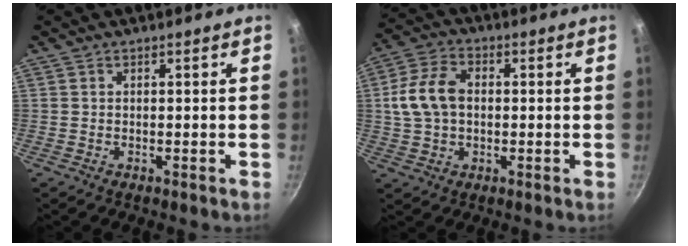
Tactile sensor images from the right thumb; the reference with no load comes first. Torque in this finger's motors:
{"motor_torque": [-0.35, 0.50, 0.15, -0.15, 0.11]}